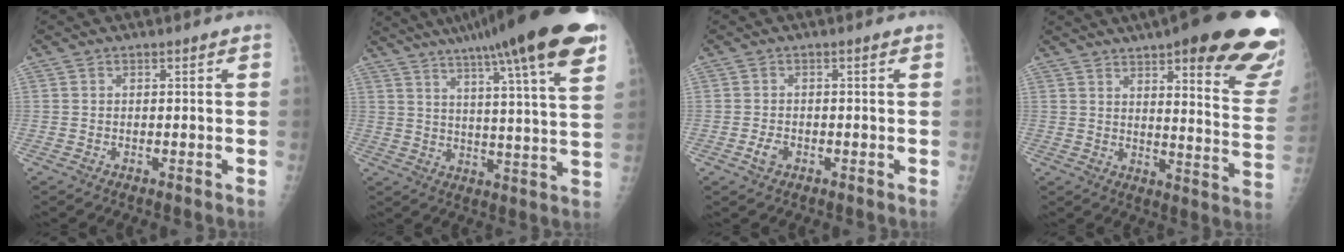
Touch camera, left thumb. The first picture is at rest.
{"total": 23.8, "force": [15.6, 2.2, 17.9], "torque": [-0.261, -0.035, 0.214]}
{"total": 1.9, "force": [-0.8, 1.2, 1.2], "torque": [-0.024, 0.003, -0.014]}
{"total": 26.2, "force": [16.4, 5.8, 19.5], "torque": [-0.202, -0.062, 0.205]}